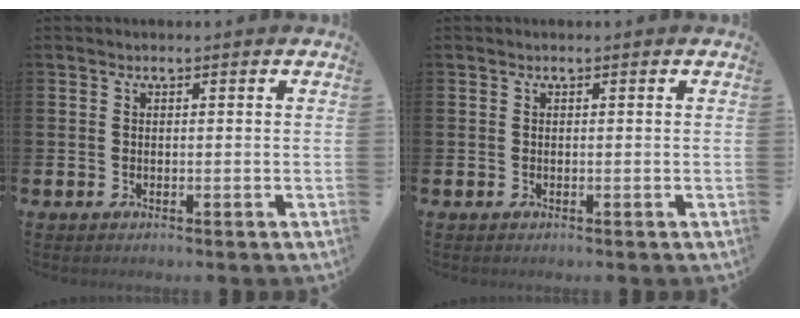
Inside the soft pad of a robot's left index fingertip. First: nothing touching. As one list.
[{"total": 0.0}]